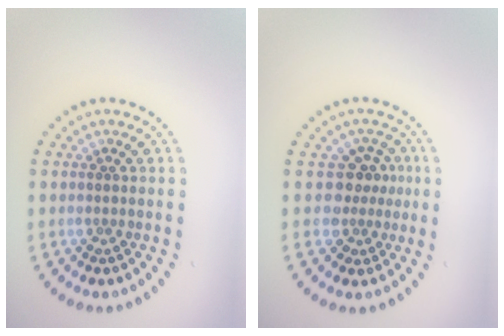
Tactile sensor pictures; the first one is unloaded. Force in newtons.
{"total": 2.7, "press": 2.0, "slide": 1.8}